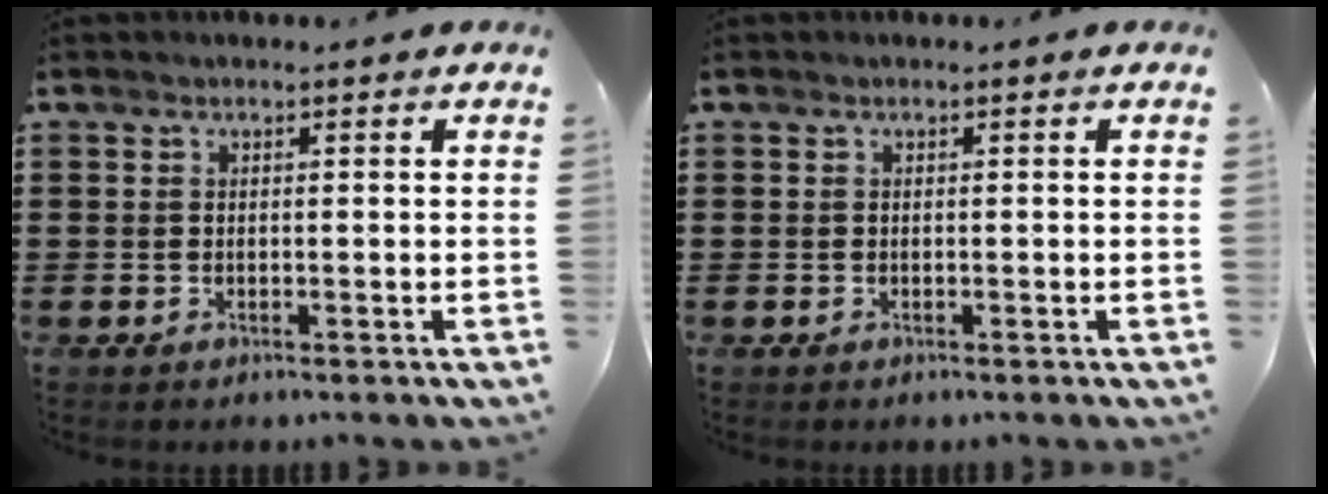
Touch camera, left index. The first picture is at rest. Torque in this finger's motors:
{"motor_torque": [-0.02, -0.02, 0.00, 0.00]}